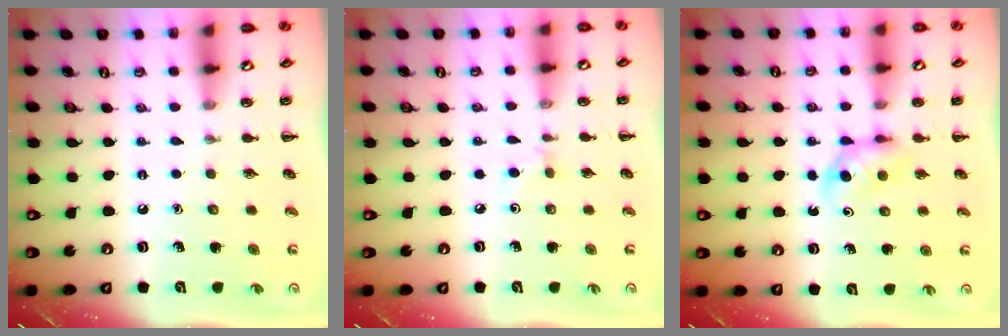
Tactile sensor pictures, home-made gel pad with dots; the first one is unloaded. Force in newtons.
{"total": 3.1, "press": 2.8, "slide": 1.3}
{"total": 3.6, "press": 3.2, "slide": 1.6}